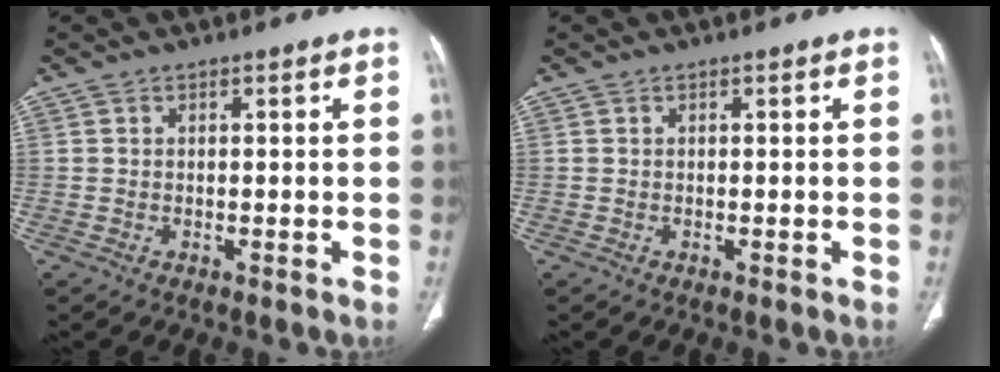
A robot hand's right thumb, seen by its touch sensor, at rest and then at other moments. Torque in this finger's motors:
{"motor_torque": [0.00, -0.01, 0.17, -0.04, 0.00]}